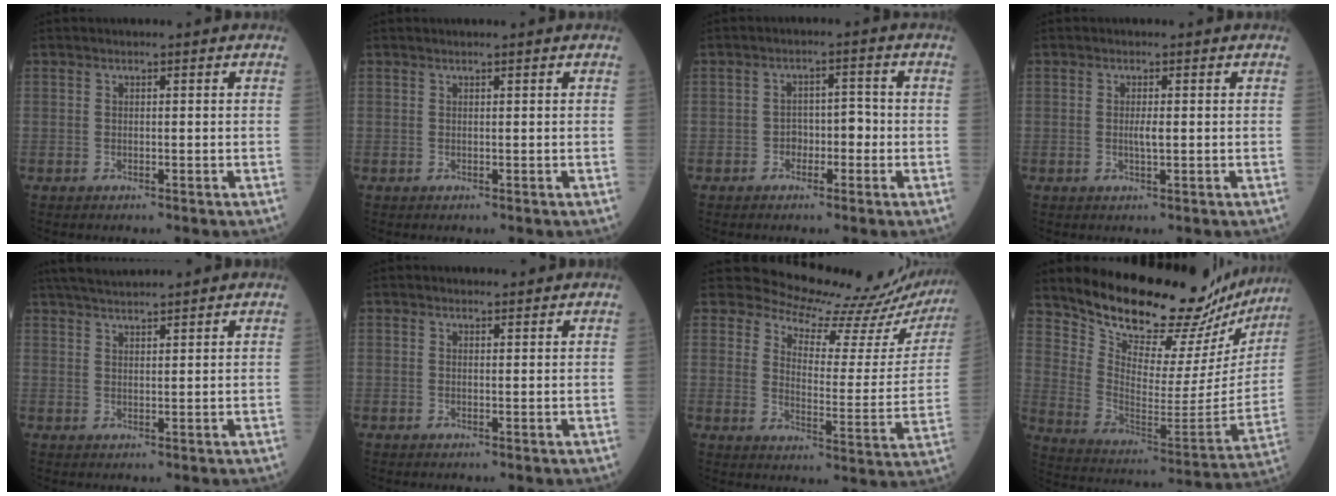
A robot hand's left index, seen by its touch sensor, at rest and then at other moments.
{"total": 0.5, "force": [0.5, -0.1, 0.3], "torque": [-0.006, 0.003, 0.009]}
{"total": 3.4, "force": [-1.3, 2.0, 2.3], "torque": [-0.031, 0.016, -0.024]}
{"total": 1.6, "force": [-0.2, 0.2, 1.5], "torque": [-0.033, -0.004, -0.003]}
{"total": 7.4, "force": [6.7, 0.4, 3.1], "torque": [-0.058, 0.030, 0.112]}
{"total": 0.9, "force": [0.8, 0.3, 0.0], "torque": [-0.008, -0.005, 0.011]}
{"total": 18.3, "force": [17.9, 2.3, 3.0], "torque": [-0.040, -0.107, 0.203]}
{"total": 25.4, "force": [23.7, 5.3, 7.6], "torque": [-0.126, -0.109, 0.322]}